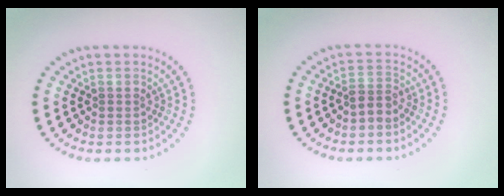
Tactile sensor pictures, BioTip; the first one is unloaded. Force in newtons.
{"total": 1.9, "press": 1.4, "slide": 1.3}